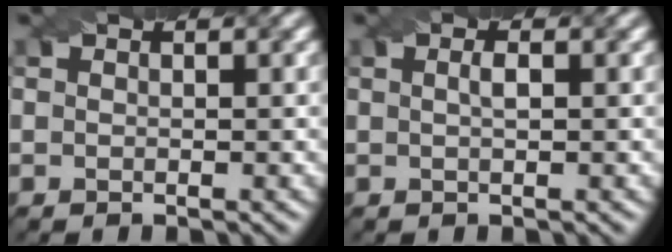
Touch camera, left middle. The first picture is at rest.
{"total": 0.8, "force": [-0.3, 0.1, 0.7], "torque": [-0.014, 0.008, 0.003]}